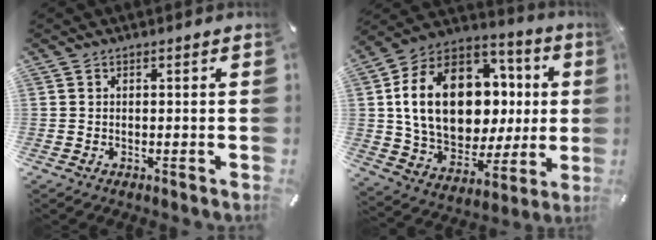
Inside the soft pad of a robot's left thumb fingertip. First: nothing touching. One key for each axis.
{"total": 22.7, "fx": 3.7, "fy": 16.1, "fz": 15.6, "tx": -0.299, "ty": -0.017, "tz": 0.073}